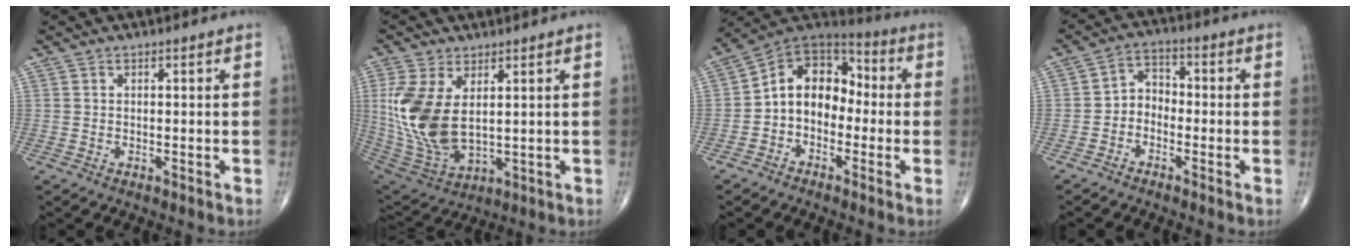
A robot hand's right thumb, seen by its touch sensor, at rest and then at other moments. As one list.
[{"total": 14.5, "force": [2.7, 7.9, 11.8], "torque": [-0.253, -0.016, 0.072]}, {"total": 12.0, "force": [-1.5, 9.0, 7.9], "torque": [-0.092, 0.053, -0.046]}, {"total": 4.5, "force": [-1.8, 3.5, 2.3], "torque": [-0.015, 0.027, -0.051]}]